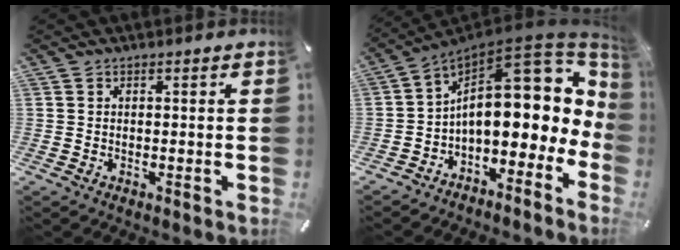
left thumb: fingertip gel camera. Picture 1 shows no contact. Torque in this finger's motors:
{"motor_torque": [0.24, 2.72, 1.50, 1.26, 0.57]}